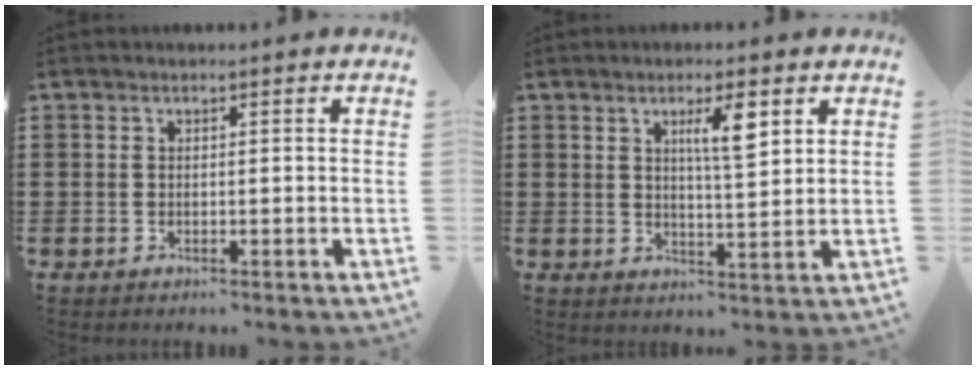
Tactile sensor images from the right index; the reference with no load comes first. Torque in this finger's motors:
{"motor_torque": [0.29, -0.19, 0.17, 0.09]}